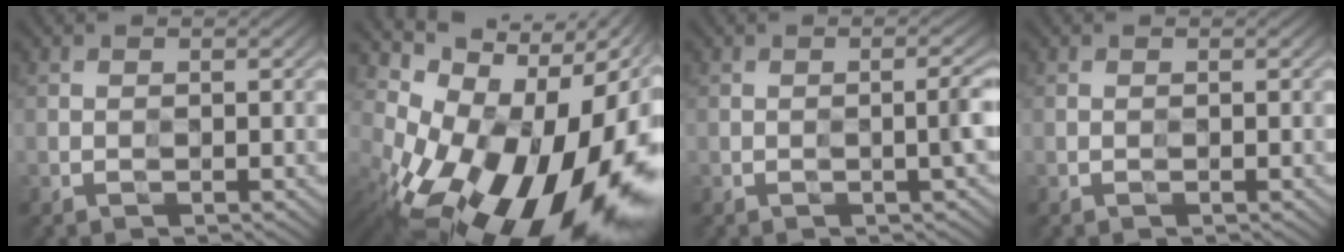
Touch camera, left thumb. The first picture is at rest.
{"total": 19.0, "force": [-5.7, 10.6, 14.7], "torque": [-0.219, -0.041, -0.075]}
{"total": 3.0, "force": [-0.5, 0.5, 2.9], "torque": [-0.039, 0.002, -0.004]}
{"total": 0.0}